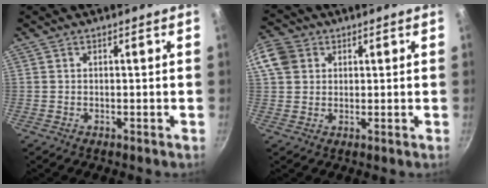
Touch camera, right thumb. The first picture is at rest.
{"total": 7.0, "force": [2.3, 5.7, 3.3], "torque": [-0.052, 0.003, 0.033]}